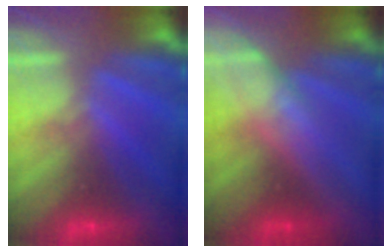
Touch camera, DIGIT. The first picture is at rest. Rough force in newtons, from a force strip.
{"total": 2.8}